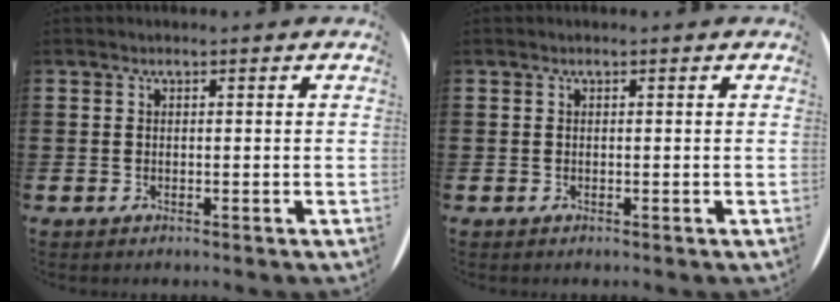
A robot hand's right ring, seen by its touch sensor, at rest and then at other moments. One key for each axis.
{"total": 0.0}